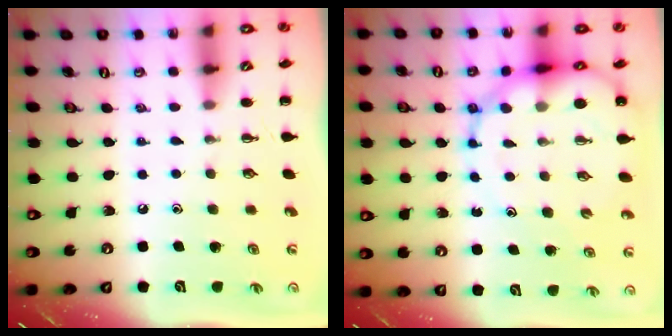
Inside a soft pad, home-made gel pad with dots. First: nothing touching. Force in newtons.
{"total": 14.0, "press": 13.5, "slide": 3.7}